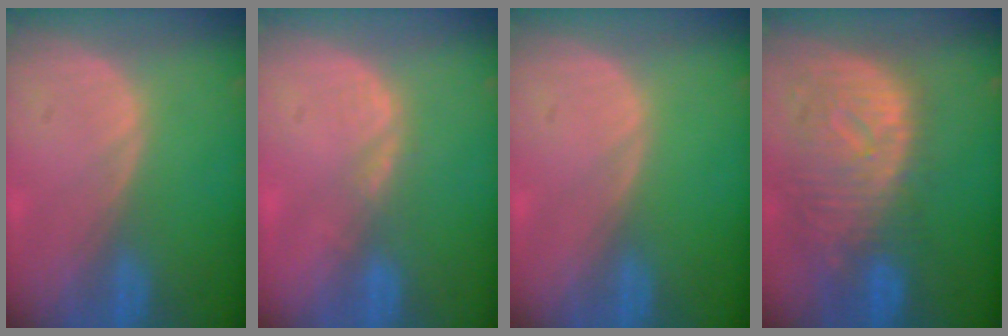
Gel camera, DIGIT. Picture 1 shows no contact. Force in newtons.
{"total": 2.3, "press": 1.8, "slide": 1.5}
{"total": 0.0}
{"total": 11.5, "press": 9.9, "slide": 5.8}